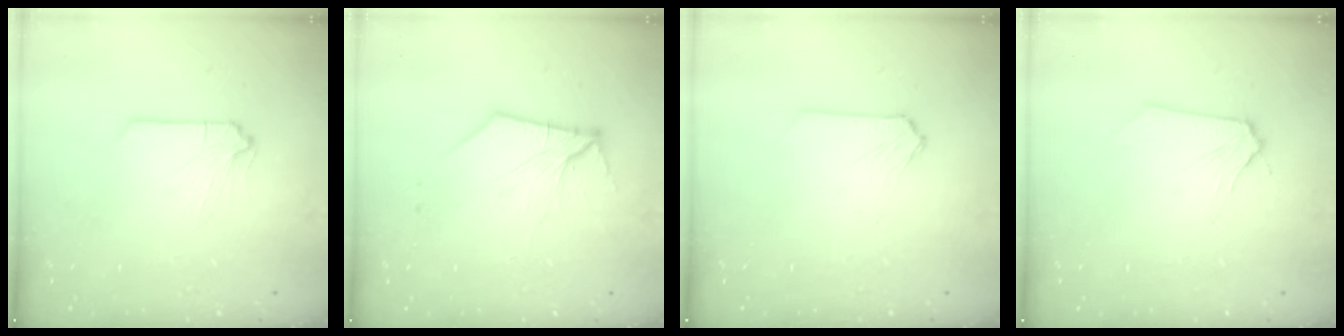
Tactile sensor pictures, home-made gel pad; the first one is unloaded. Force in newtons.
{"total": 7.7, "press": 7.6, "slide": 1.4}
{"total": 0.0}
{"total": 0.0}